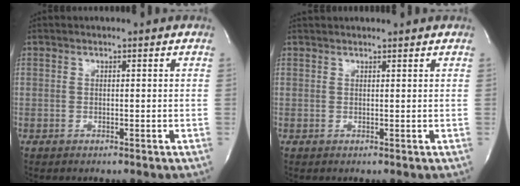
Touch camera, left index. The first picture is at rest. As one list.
[{"total": 3.9, "force": [3.7, 0.0, 1.2], "torque": [-0.018, 0.025, 0.048]}]